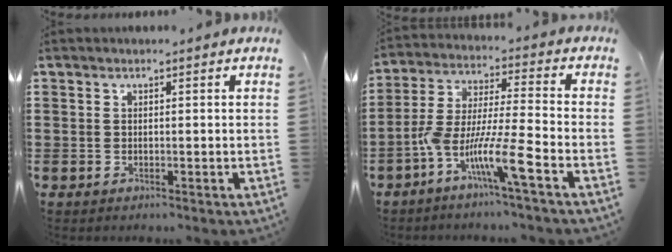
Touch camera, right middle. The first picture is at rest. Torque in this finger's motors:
{"motor_torque": [2.14, 0.00, 0.84, 0.21]}